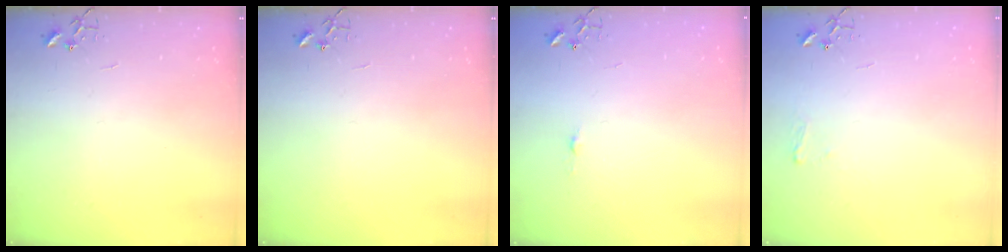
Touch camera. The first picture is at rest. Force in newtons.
{"total": 0.0}
{"total": 3.3, "press": 3.3, "slide": 0.4}
{"total": 5.2, "press": 5.1, "slide": 0.6}